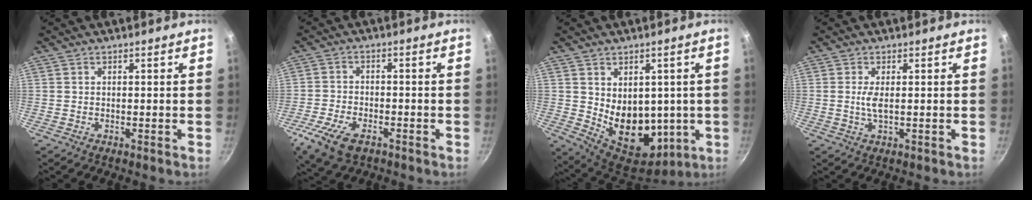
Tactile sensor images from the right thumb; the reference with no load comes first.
{"total": 9.3, "force": [-4.9, 4.6, 6.3], "torque": [-0.137, 0.007, -0.096]}
{"total": 14.7, "force": [0.6, 10.7, 10.1], "torque": [-0.118, -0.036, 0.039]}
{"total": 2.6, "force": [0.2, 0.7, 2.5], "torque": [-0.055, -0.002, 0.004]}